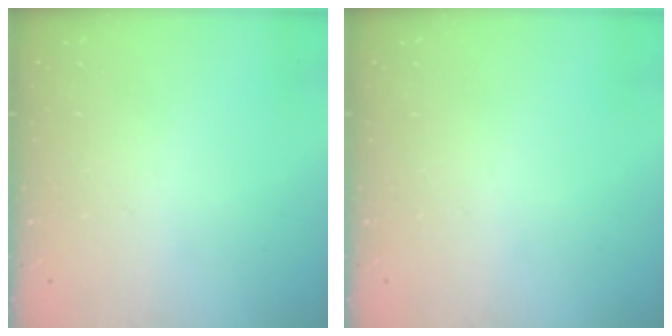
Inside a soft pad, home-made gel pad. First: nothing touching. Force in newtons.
{"total": 0.0}